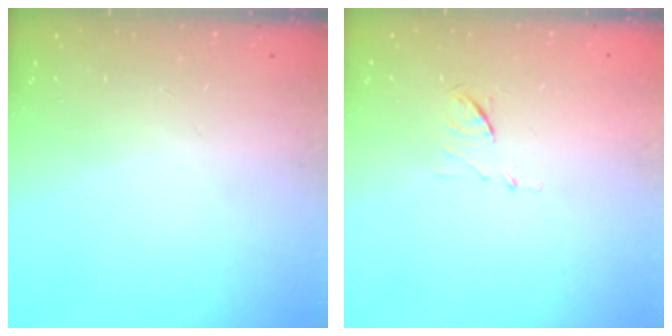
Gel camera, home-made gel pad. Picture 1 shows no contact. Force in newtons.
{"total": 5.8, "press": 5.8, "slide": 0.8}